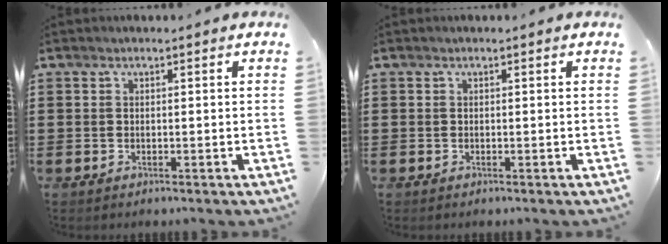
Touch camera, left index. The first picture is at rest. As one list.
[{"total": 0.0}]